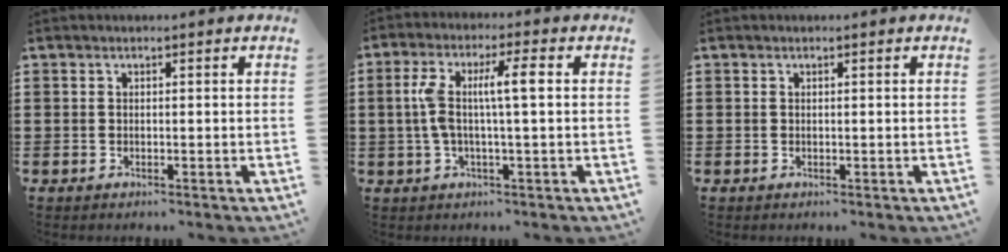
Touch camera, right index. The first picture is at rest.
{"total": 7.2, "force": [0.6, 1.1, 7.1], "torque": [-0.146, -0.003, 0.000]}
{"total": 0.0}